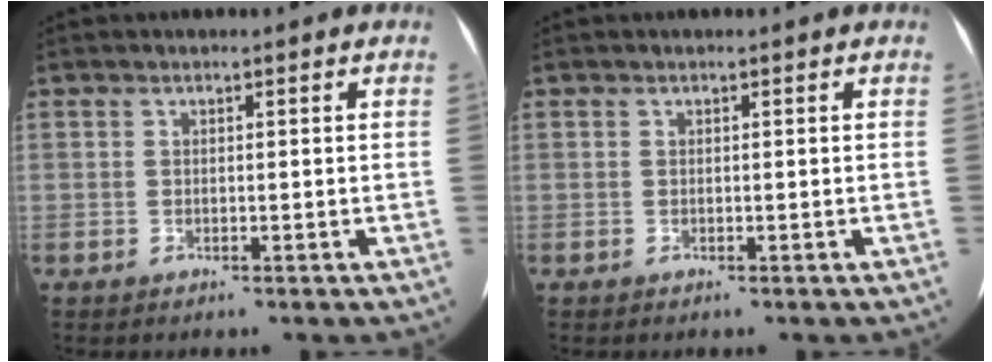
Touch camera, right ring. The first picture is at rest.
{"total": 0.0}